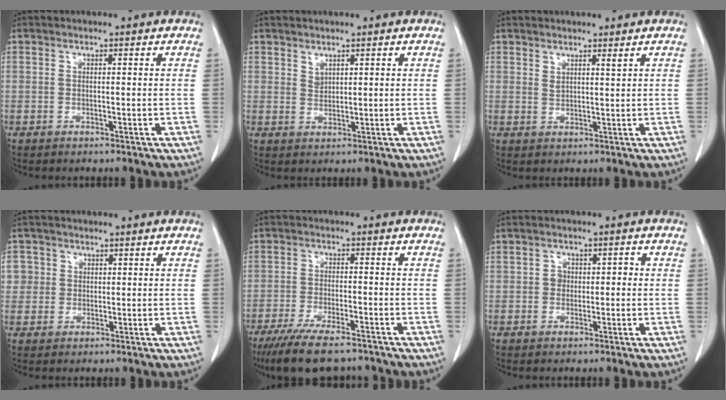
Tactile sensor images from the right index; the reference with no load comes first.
{"total": 1.3, "force": [1.0, 0.6, 0.6], "torque": [-0.008, -0.003, 0.022]}
{"total": 1.5, "force": [1.3, 0.0, 0.8], "torque": [-0.015, -0.010, 0.025]}
{"total": 3.5, "force": [0.8, 3.5, 0.2], "torque": [0.014, 0.008, 0.016]}
{"total": 11.5, "force": [-9.3, 2.5, 6.3], "torque": [-0.103, -0.022, -0.149]}
{"total": 2.1, "force": [-0.2, 1.8, 1.1], "torque": [-0.013, 0.012, -0.004]}